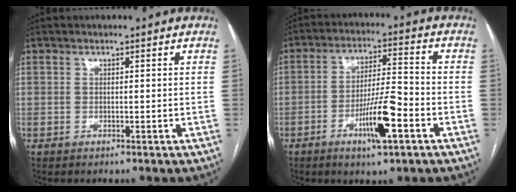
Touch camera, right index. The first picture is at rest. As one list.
[{"total": 9.9, "force": [-4.3, 1.1, 8.8], "torque": [-0.160, -0.001, -0.070]}]